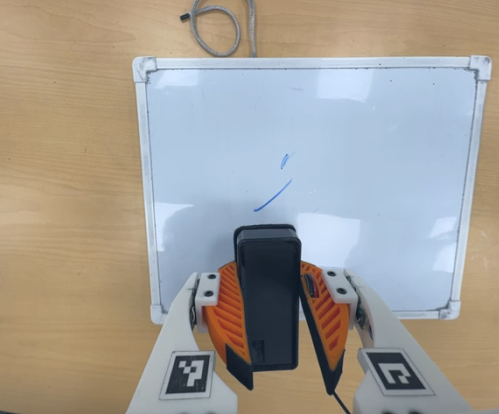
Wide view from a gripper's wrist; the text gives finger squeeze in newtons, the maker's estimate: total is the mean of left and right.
{"total": 11.0, "left": 10.5, "right": 11.5}